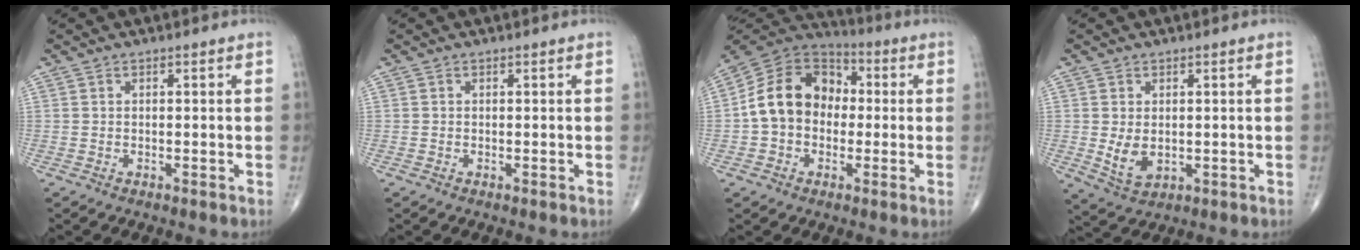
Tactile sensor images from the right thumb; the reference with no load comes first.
{"total": 0.0}
{"total": 14.5, "force": [-0.3, 11.4, 9.0], "torque": [-0.135, 0.042, -0.017]}
{"total": 4.9, "force": [-0.1, 3.3, 3.7], "torque": [-0.060, -0.012, 0.012]}